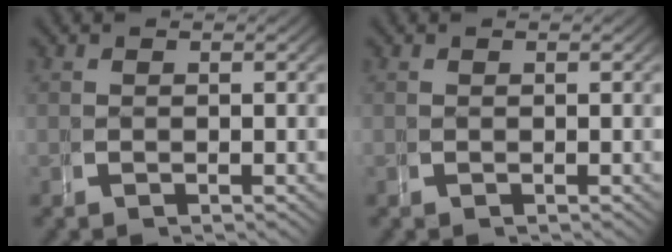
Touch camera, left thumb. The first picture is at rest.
{"total": 0.0}